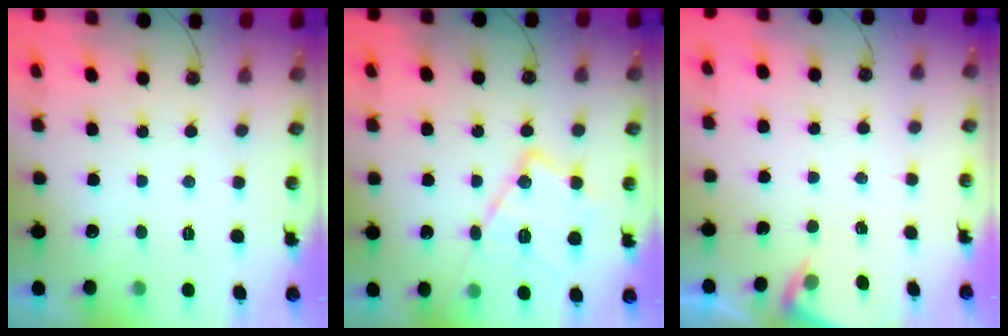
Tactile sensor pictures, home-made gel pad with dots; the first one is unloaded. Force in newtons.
{"total": 16.8, "press": 16.7, "slide": 1.5}
{"total": 3.3, "press": 3.3, "slide": 0.5}